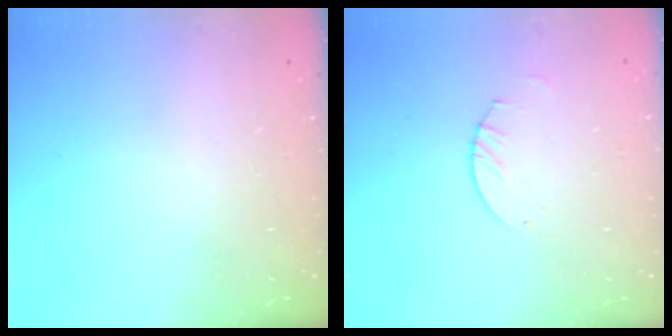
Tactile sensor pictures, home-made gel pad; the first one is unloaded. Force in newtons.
{"total": 2.0, "press": 2.0, "slide": 0.2}